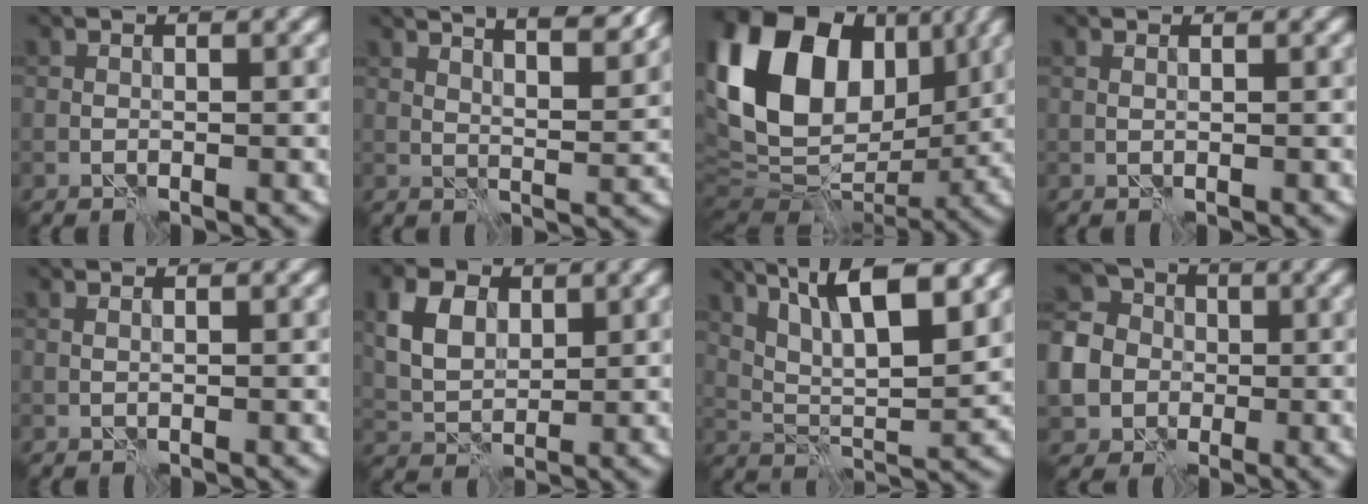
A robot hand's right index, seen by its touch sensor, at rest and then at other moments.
{"total": 9.8, "force": [7.0, 2.9, 6.1], "torque": [-0.053, 0.026, 0.061]}
{"total": 19.2, "force": [4.6, 13.7, 12.6], "torque": [-0.230, 0.029, 0.100]}
{"total": 0.0}
{"total": 0.0}
{"total": 5.1, "force": [1.6, 3.5, 3.3], "torque": [-0.074, 0.000, 0.029]}
{"total": 10.1, "force": [6.0, 2.9, 7.7], "torque": [-0.125, 0.011, 0.085]}
{"total": 9.8, "force": [-2.1, 8.8, 3.7], "torque": [-0.092, -0.011, -0.061]}